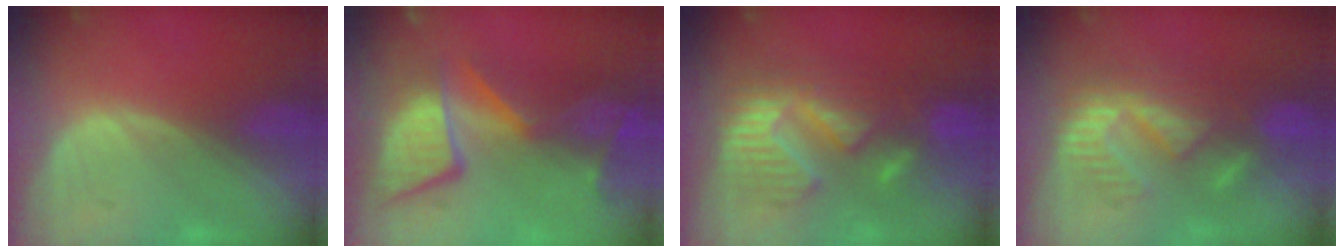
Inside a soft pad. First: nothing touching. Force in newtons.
{"total": 12.1, "press": 11.1, "slide": 4.9}
{"total": 10.4, "press": 10.4, "slide": 0.7}
{"total": 9.0, "press": 8.7, "slide": 2.2}